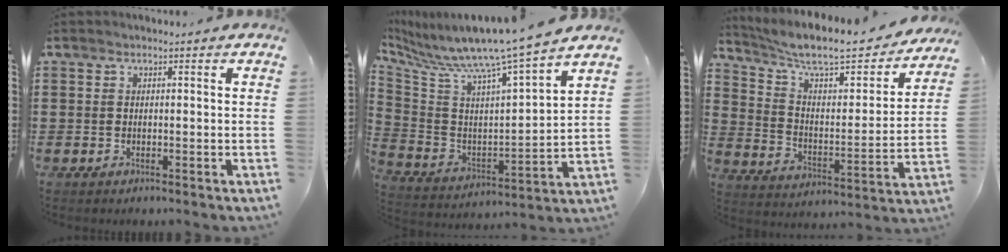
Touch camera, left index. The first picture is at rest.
{"total": 8.2, "force": [7.4, -1.4, 3.4], "torque": [-0.100, -0.077, 0.109]}
{"total": 8.6, "force": [7.3, 1.3, 4.4], "torque": [-0.108, -0.051, 0.121]}